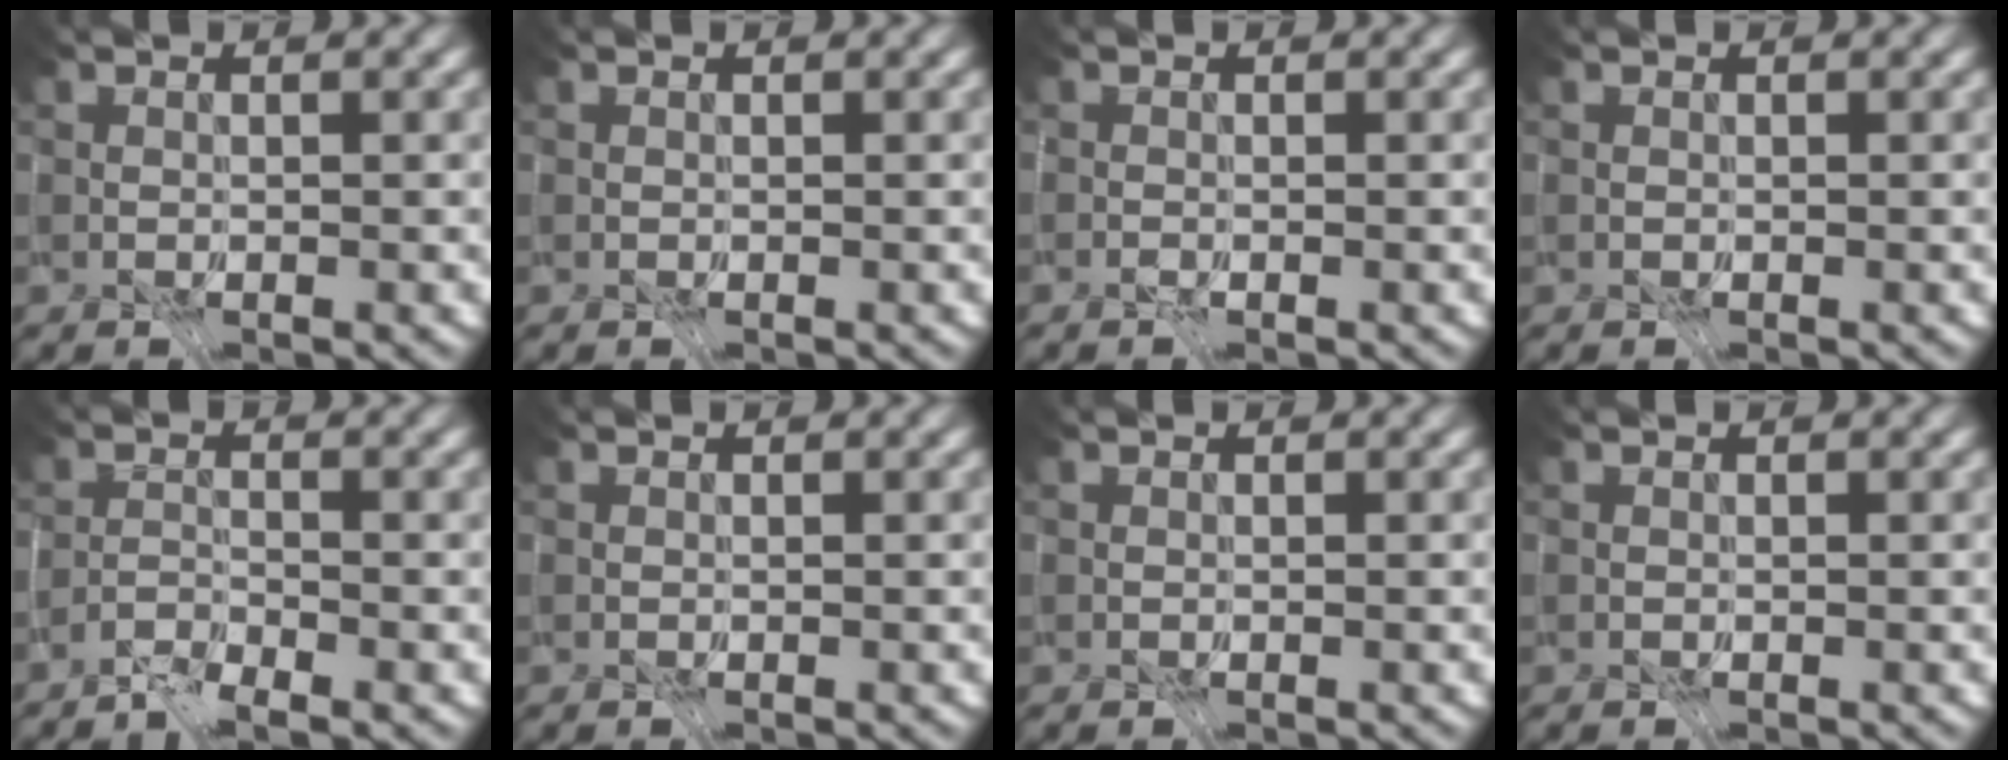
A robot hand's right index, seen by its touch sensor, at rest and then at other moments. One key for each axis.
{"total": 0.0}
{"total": 0.7, "fx": -0.1, "fy": 0.4, "fz": 0.5, "tx": -0.004, "ty": -0.003, "tz": -0.014}
{"total": 0.0}
{"total": 4.0, "fx": -3.3, "fy": -1.9, "fz": -1.0, "tx": 0.048, "ty": -0.020, "tz": -0.058}
{"total": 0.0}
{"total": 0.0}
{"total": 0.0}